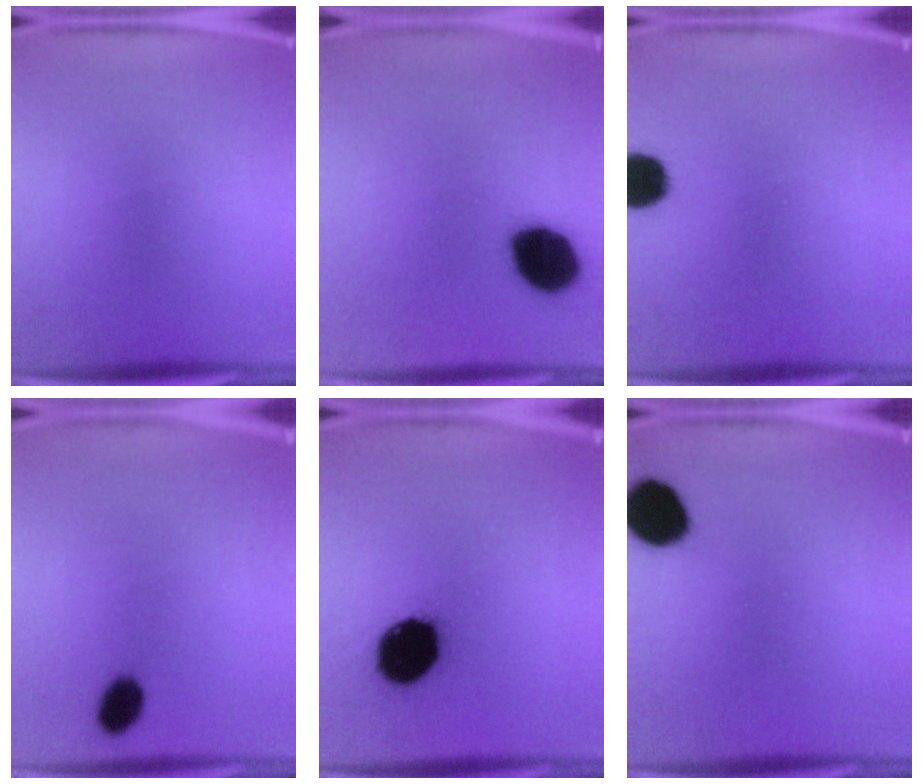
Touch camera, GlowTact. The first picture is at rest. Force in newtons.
{"total": 14.8}
{"total": 7.8}
{"total": 5.2}
{"total": 16.6}
{"total": 11.7}